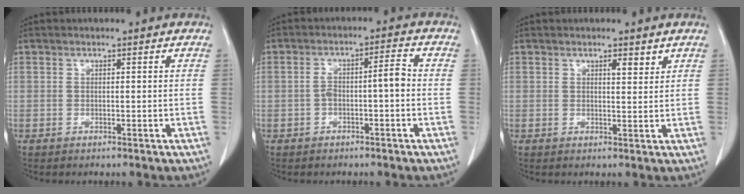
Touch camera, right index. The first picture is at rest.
{"total": 4.5, "force": [-0.9, 0.9, 4.3], "torque": [-0.077, 0.024, -0.011]}
{"total": 1.8, "force": [1.3, 0.5, 1.2], "torque": [-0.018, -0.006, 0.019]}